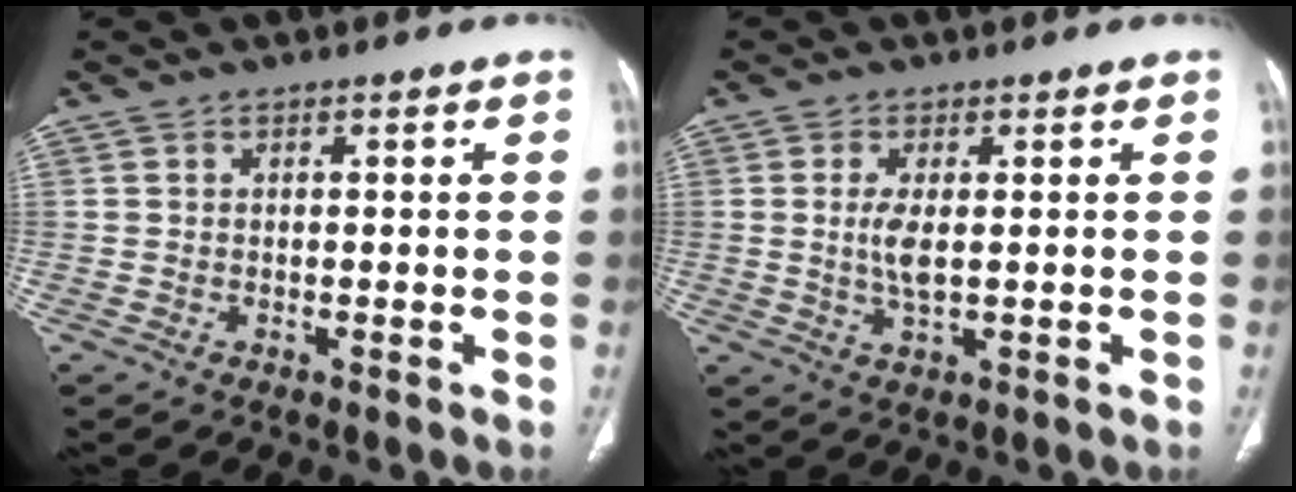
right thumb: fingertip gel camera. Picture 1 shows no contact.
{"total": 4.2, "force": [0.4, 1.4, 3.9], "torque": [-0.091, -0.010, 0.013]}